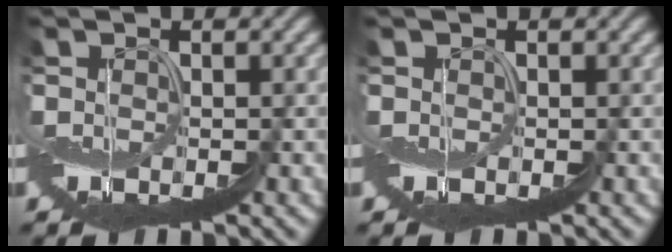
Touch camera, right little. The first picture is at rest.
{"total": 0.0}